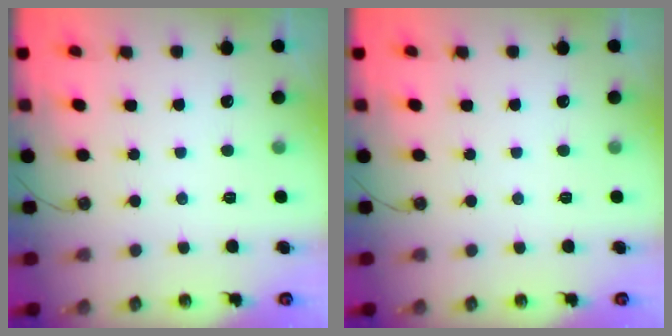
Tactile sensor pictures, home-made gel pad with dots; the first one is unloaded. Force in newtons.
{"total": 0.0}